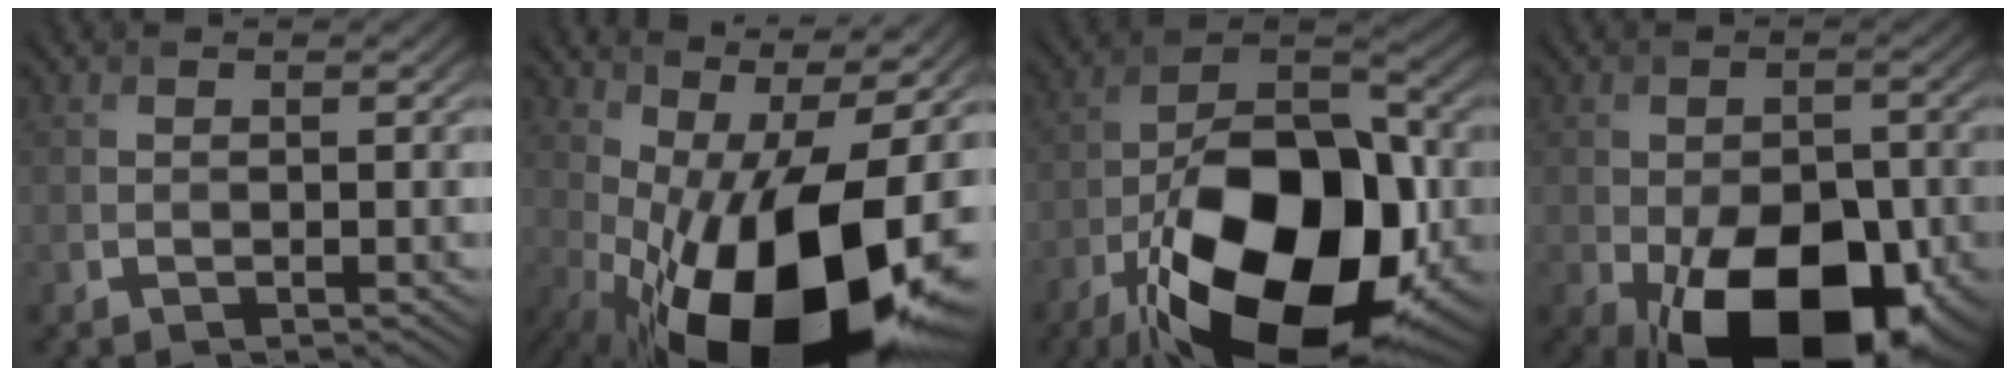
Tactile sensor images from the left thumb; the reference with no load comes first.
{"total": 20.6, "force": [-4.0, 8.5, 18.3], "torque": [-0.276, -0.008, -0.063]}
{"total": 21.0, "force": [-8.5, 10.8, 15.8], "torque": [-0.281, -0.020, -0.137]}
{"total": 17.1, "force": [-6.9, 10.1, 11.9], "torque": [-0.184, -0.054, -0.086]}